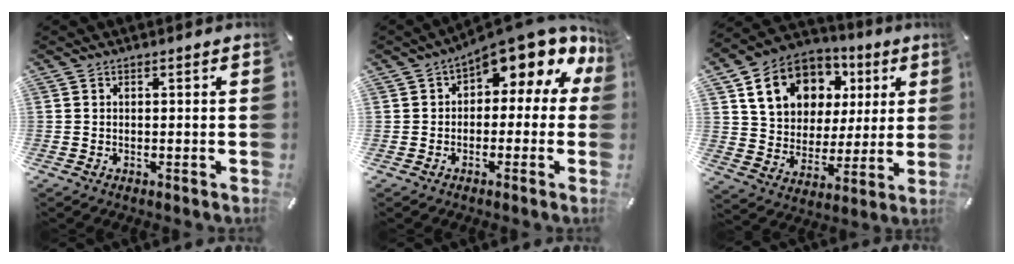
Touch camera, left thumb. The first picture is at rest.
{"total": 9.0, "force": [6.5, 3.4, 5.2], "torque": [-0.081, -0.060, 0.112]}
{"total": 14.4, "force": [5.8, 12.1, 5.4], "torque": [-0.100, -0.013, 0.114]}